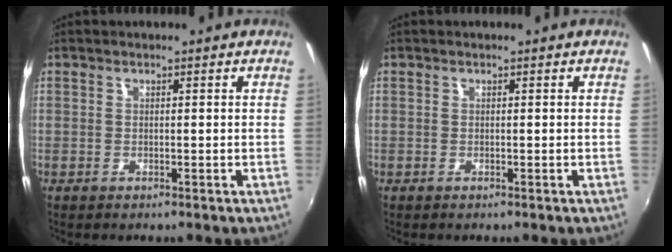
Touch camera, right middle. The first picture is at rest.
{"total": 0.0}